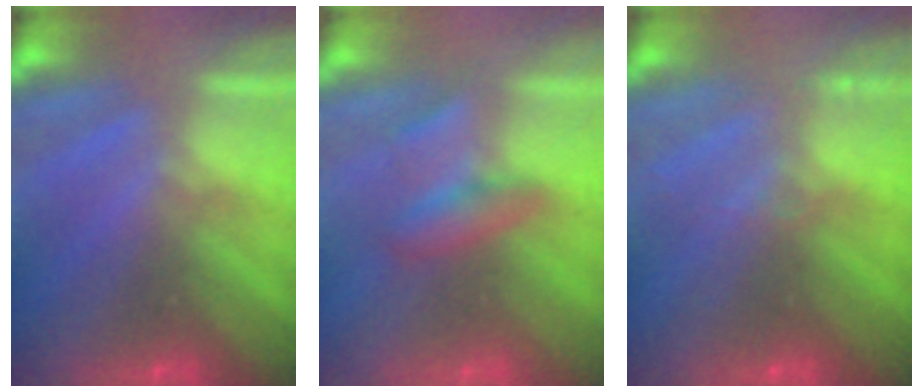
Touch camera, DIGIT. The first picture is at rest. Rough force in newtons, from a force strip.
{"total": 2.2}
{"total": 2.0}